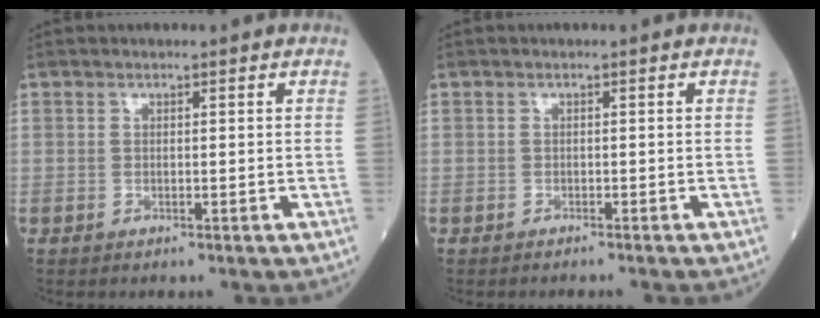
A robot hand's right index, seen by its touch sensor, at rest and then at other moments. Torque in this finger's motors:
{"motor_torque": [-0.19, -0.05, 0.04, 0.01]}